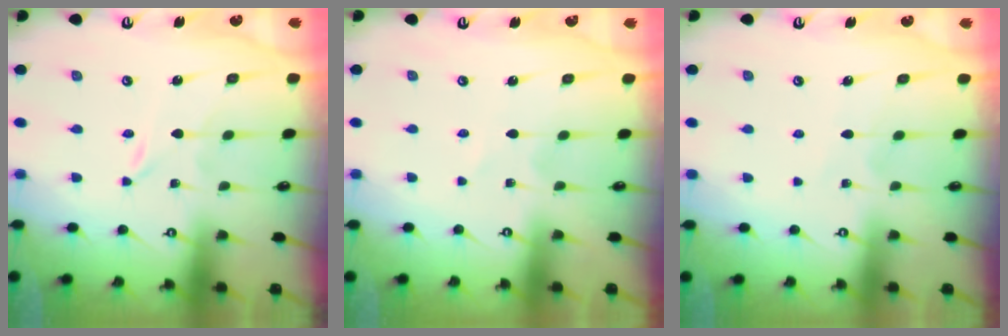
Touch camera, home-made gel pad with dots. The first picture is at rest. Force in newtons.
{"total": 1.4, "press": 1.4, "slide": 0.3}
{"total": 4.3, "press": 4.3, "slide": 0.5}